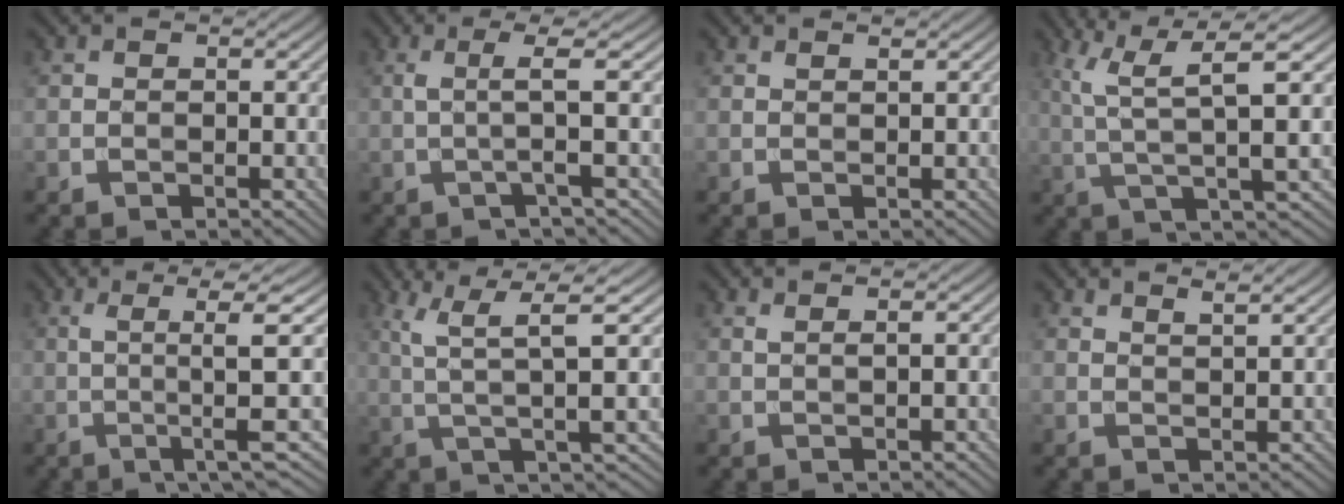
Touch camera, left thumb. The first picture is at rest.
{"total": 3.6, "force": [0.2, 0.0, 3.6], "torque": [-0.070, 0.008, -0.007]}
{"total": 0.6, "force": [0.5, 0.0, 0.2], "torque": [-0.007, 0.001, 0.011]}
{"total": 8.4, "force": [2.1, 1.7, 8.0], "torque": [-0.155, 0.017, 0.044]}
{"total": 7.8, "force": [-0.3, 0.2, 7.8], "torque": [-0.142, 0.013, -0.002]}
{"total": 7.2, "force": [1.6, 1.0, 6.9], "torque": [-0.141, 0.012, 0.037]}
{"total": 1.0, "force": [0.6, 0.1, 0.8], "torque": [-0.017, 0.006, 0.010]}
{"total": 2.5, "force": [2.0, 0.3, 1.4], "torque": [-0.022, 0.002, 0.036]}